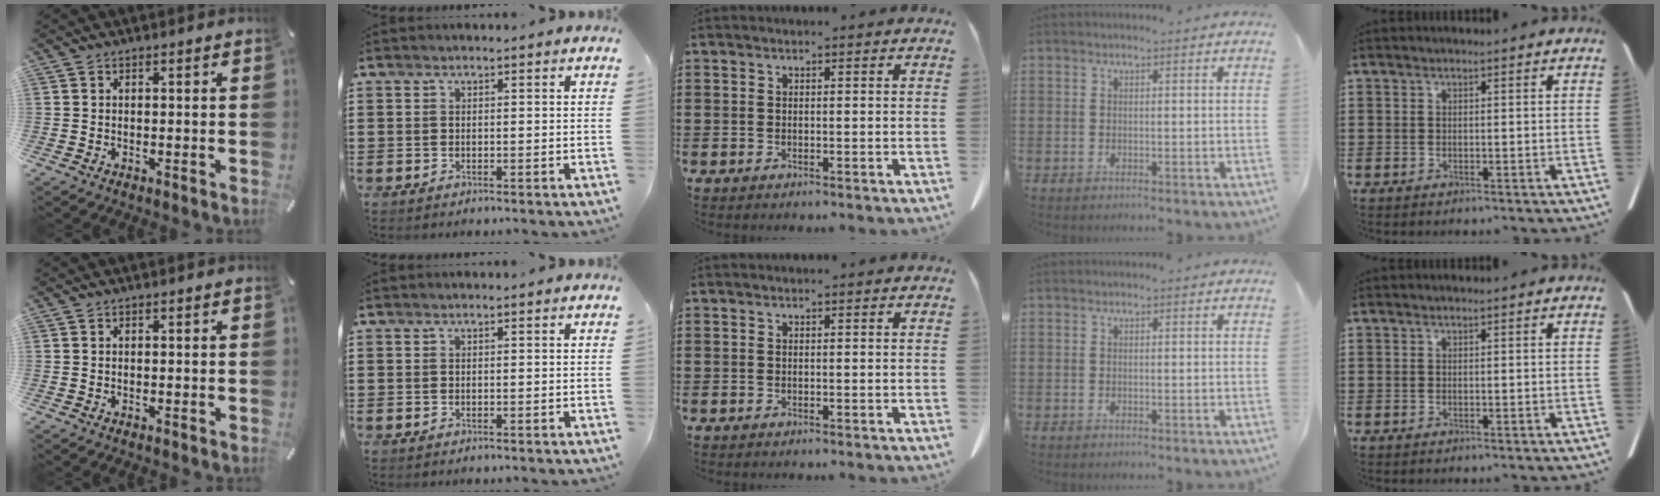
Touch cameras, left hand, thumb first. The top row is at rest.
{}